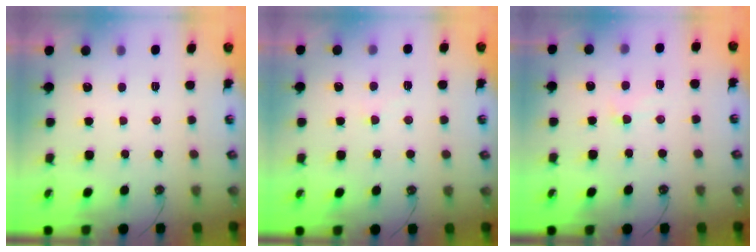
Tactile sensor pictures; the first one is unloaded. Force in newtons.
{"total": 3.5, "press": 3.4, "slide": 0.4}
{"total": 1.3, "press": 0.8, "slide": 1.0}